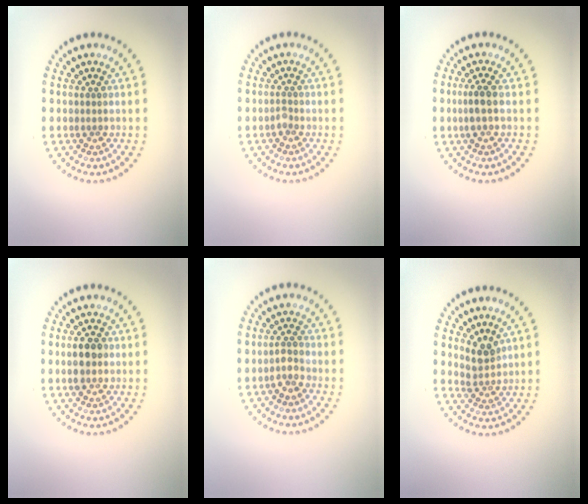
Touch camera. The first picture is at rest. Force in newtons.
{"total": 0.7, "press": 0.5, "slide": 0.5}
{"total": 1.9, "press": 1.8, "slide": 0.6}
{"total": 3.0, "press": 3.0, "slide": 0.2}
{"total": 1.5, "press": 1.4, "slide": 0.6}
{"total": 2.4, "press": 1.8, "slide": 1.5}